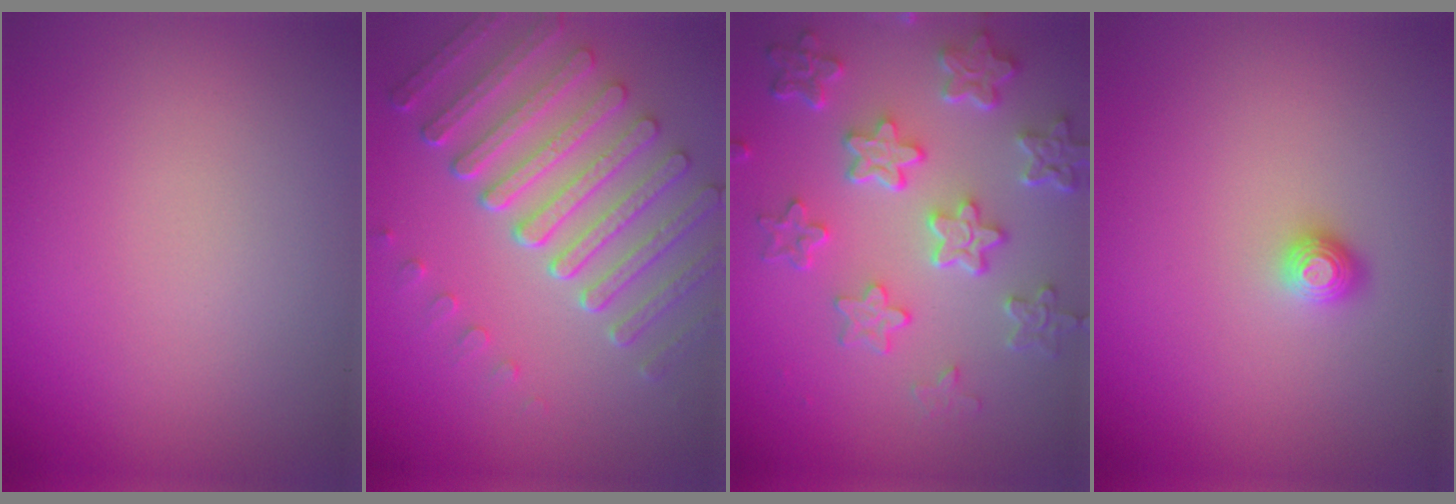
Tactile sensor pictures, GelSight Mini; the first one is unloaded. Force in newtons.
{"total": 7.0, "press": 5.2, "slide": 4.7}
{"total": 6.6, "press": 4.9, "slide": 4.4}
{"total": 1.1, "press": 1.1, "slide": 0.4}